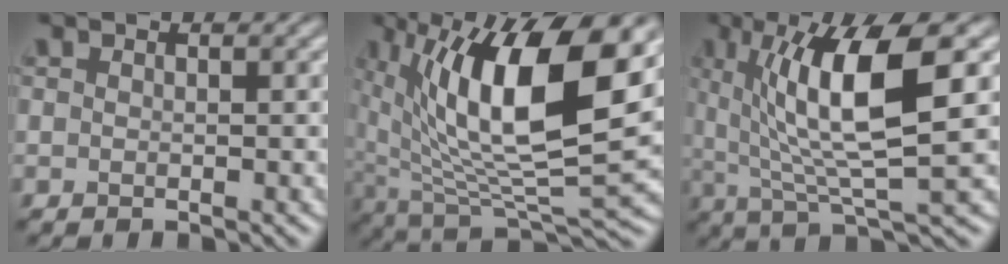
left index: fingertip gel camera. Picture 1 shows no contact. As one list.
[{"total": 15.2, "force": [4.7, 5.6, 13.3], "torque": [-0.227, -0.002, 0.080]}, {"total": 10.2, "force": [2.4, 2.6, 9.6], "torque": [-0.157, -0.006, 0.049]}]